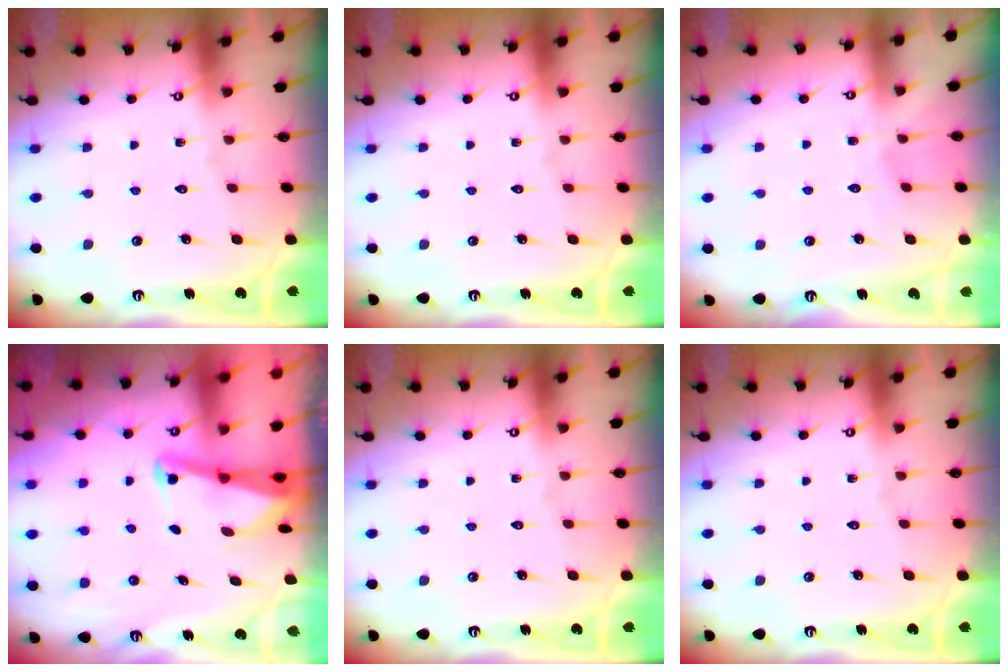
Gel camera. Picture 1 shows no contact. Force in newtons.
{"total": 0.0}
{"total": 3.4, "press": 3.3, "slide": 0.4}
{"total": 2.6, "press": 2.5, "slide": 0.6}
{"total": 0.0}
{"total": 0.0}